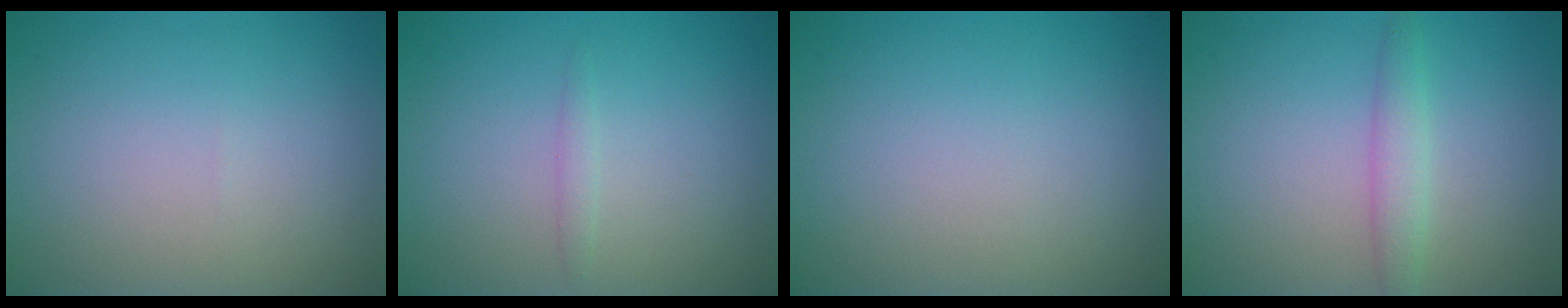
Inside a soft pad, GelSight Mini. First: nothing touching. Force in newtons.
{"total": 0.7, "press": 0.7, "slide": 0.0}
{"total": 0.0}
{"total": 2.0, "press": 2.0, "slide": 0.2}